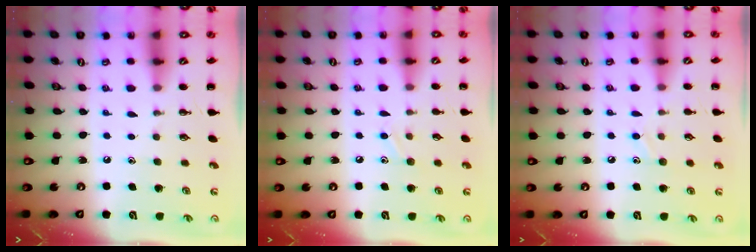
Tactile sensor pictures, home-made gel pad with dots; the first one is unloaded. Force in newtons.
{"total": 6.8, "press": 6.5, "slide": 2.0}
{"total": 7.0, "press": 6.7, "slide": 1.9}